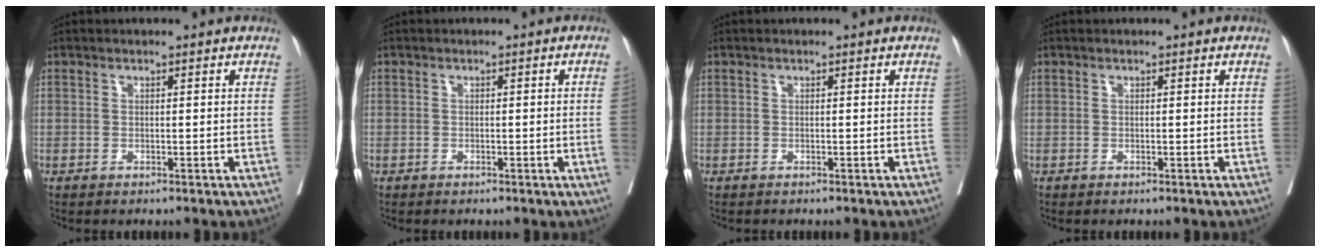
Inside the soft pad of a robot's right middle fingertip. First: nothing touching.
{"total": 1.4, "force": [-0.2, -0.2, 1.3], "torque": [-0.025, 0.003, 0.000]}
{"total": 0.0}
{"total": 0.0}